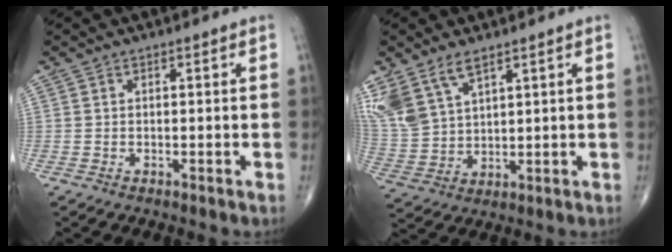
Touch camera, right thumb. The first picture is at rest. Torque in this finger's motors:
{"motor_torque": [-0.92, 1.19, 0.91, 0.89, 0.11]}